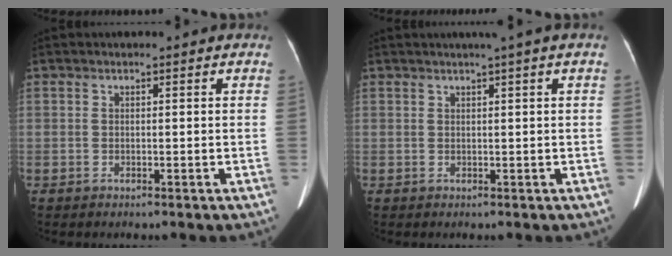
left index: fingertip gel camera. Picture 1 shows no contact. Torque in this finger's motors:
{"motor_torque": [0.30, -0.72, 0.01, 0.03]}